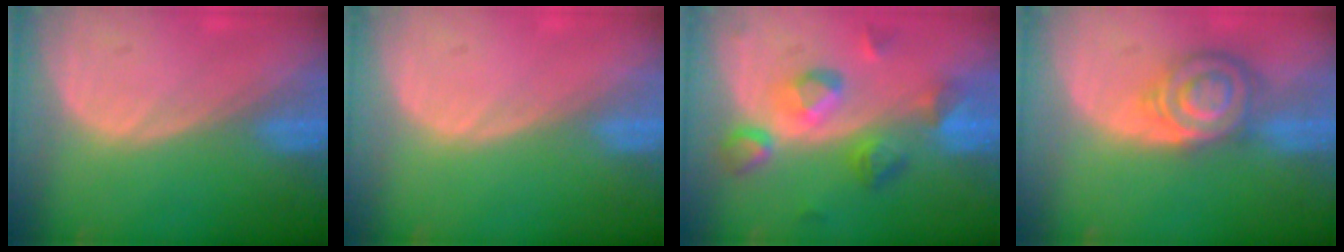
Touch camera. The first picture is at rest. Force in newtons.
{"total": 0.0}
{"total": 7.6, "press": 7.5, "slide": 0.6}
{"total": 6.6, "press": 6.6, "slide": 0.2}